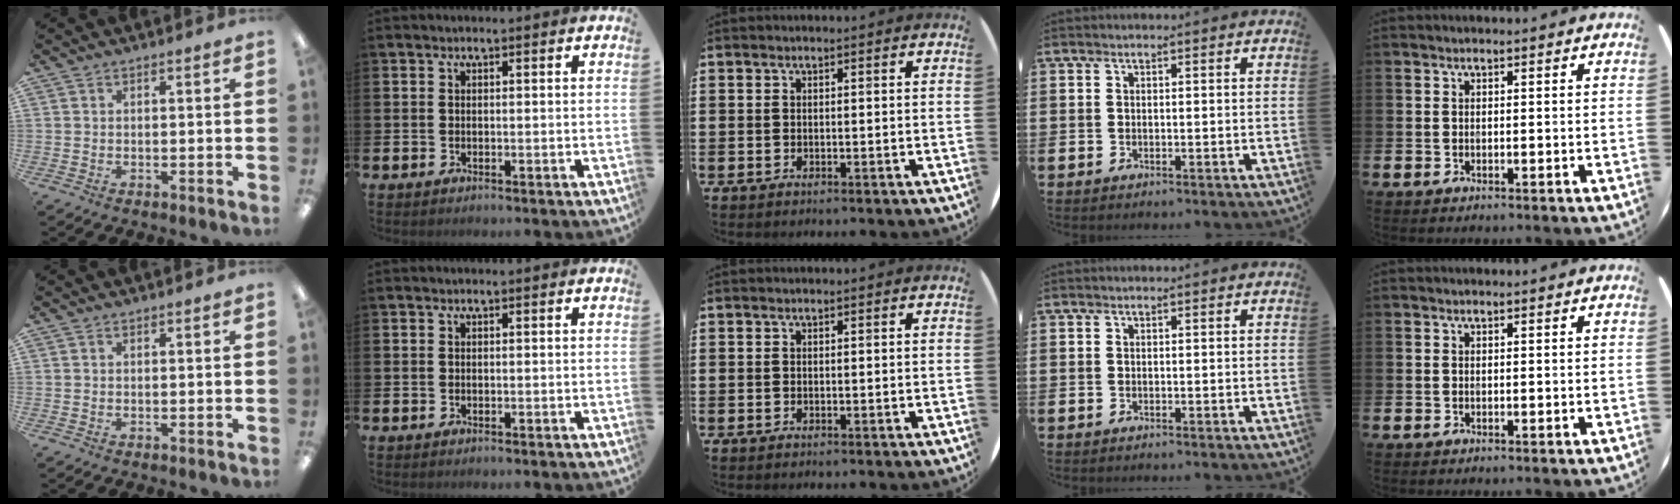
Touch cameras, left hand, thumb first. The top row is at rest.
{}